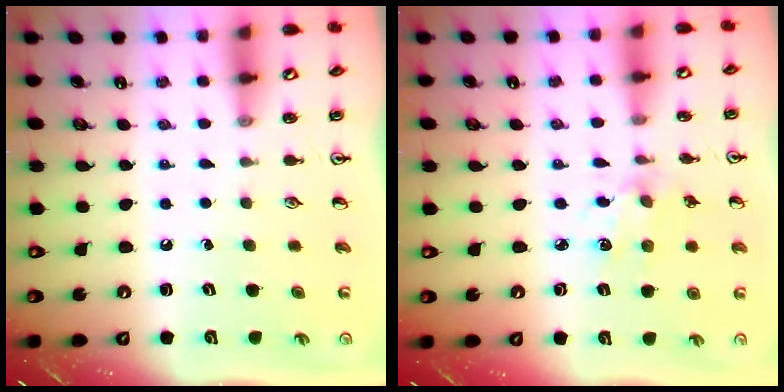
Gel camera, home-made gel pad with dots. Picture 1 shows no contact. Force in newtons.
{"total": 3.9, "press": 3.8, "slide": 0.3}